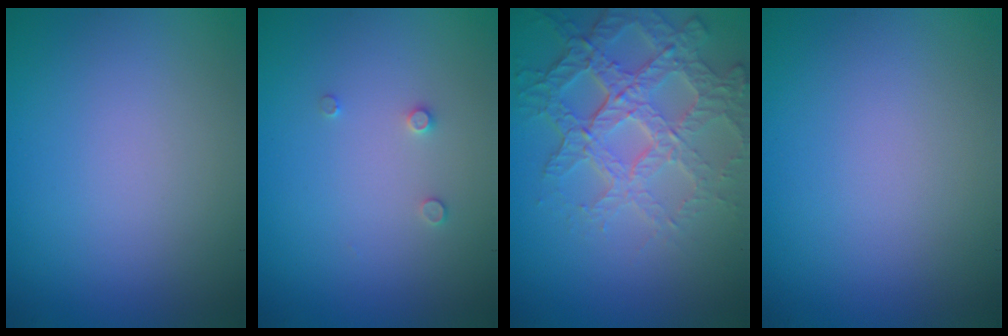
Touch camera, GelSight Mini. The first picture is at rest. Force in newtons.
{"total": 0.8, "press": 0.8, "slide": 0.0}
{"total": 6.9, "press": 5.0, "slide": 4.8}
{"total": 0.0}